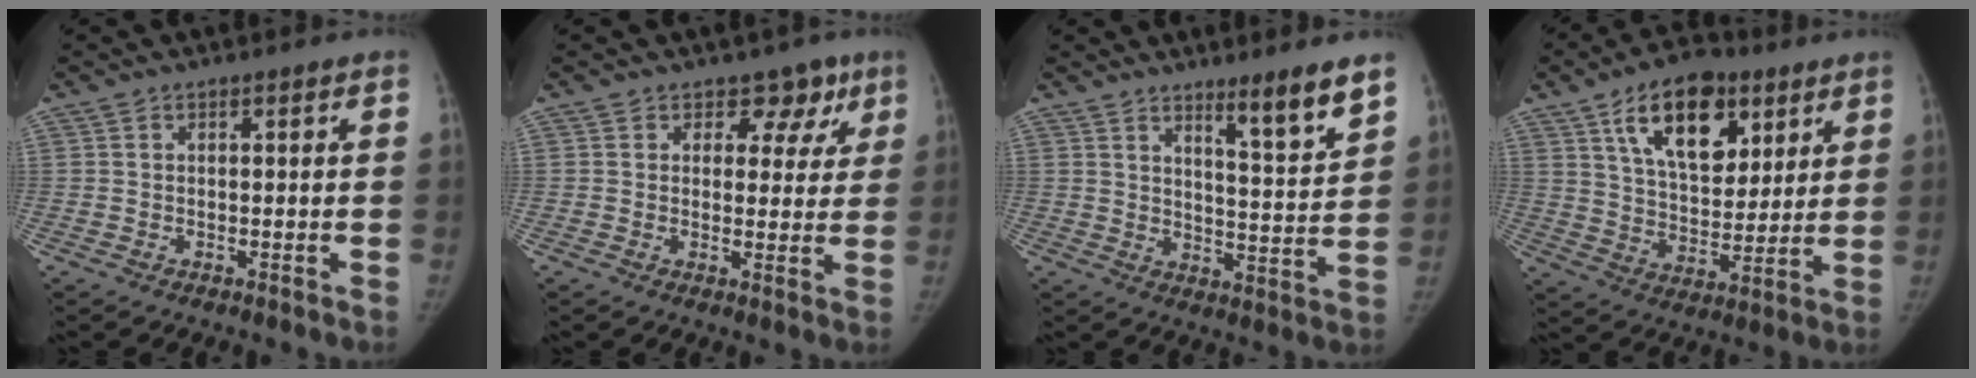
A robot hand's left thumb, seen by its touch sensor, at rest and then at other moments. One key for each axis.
{"total": 5.9, "fx": 3.6, "fy": 4.3, "fz": 1.6, "tx": 0.026, "ty": -0.013, "tz": 0.038}
{"total": 9.0, "fx": 6.5, "fy": 0.7, "fz": 6.2, "tx": -0.085, "ty": -0.059, "tz": 0.102}
{"total": 17.6, "fx": 8.8, "fy": 9.9, "fz": 11.7, "tx": -0.138, "ty": -0.035, "tz": 0.150}